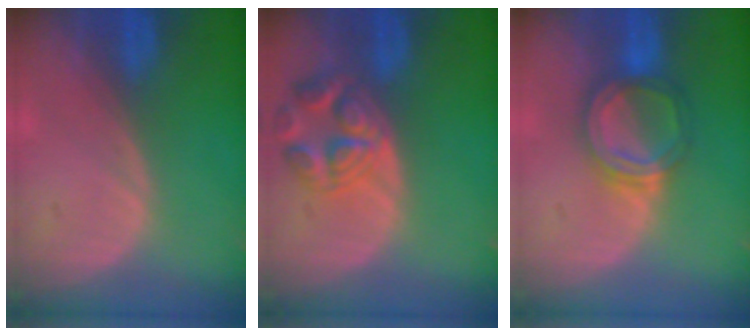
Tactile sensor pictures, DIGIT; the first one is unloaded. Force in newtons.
{"total": 7.4, "press": 6.6, "slide": 3.4}
{"total": 6.5, "press": 5.8, "slide": 3.0}